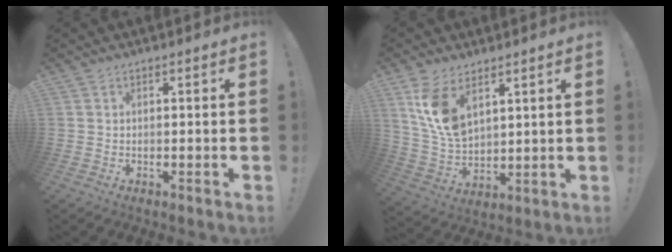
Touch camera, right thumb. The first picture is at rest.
{"total": 11.6, "force": [6.5, 6.7, 6.8], "torque": [-0.136, -0.031, 0.125]}